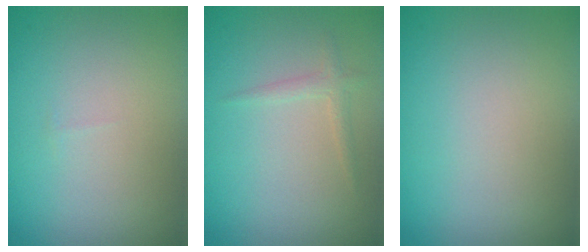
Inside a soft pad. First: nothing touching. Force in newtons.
{"total": 1.1, "press": 1.1, "slide": 0.0}
{"total": 0.0}